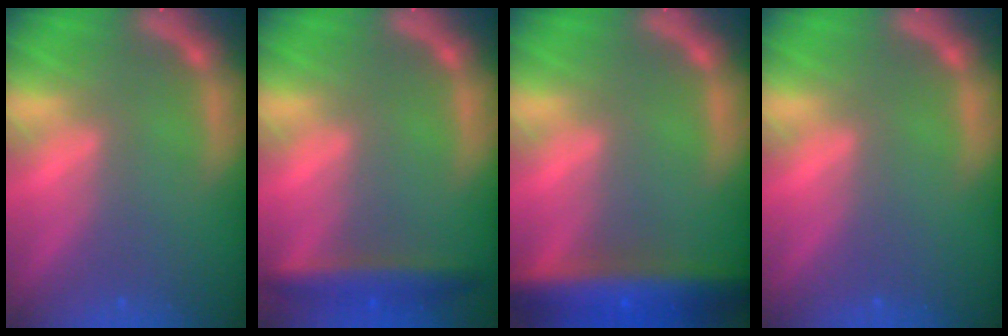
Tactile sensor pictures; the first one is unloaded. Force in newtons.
{"total": 4.0}
{"total": 9.0}
{"total": 0.0}